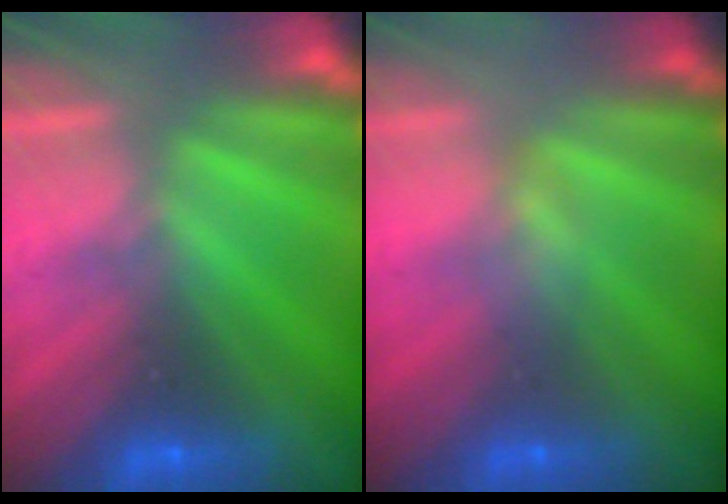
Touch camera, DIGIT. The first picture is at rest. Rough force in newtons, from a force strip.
{"total": 2.4}